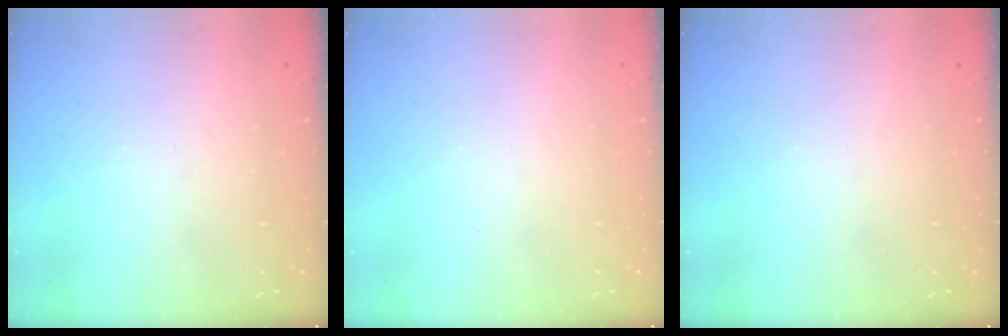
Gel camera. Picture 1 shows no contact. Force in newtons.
{"total": 1.5, "press": 1.5, "slide": 0.1}
{"total": 0.0}